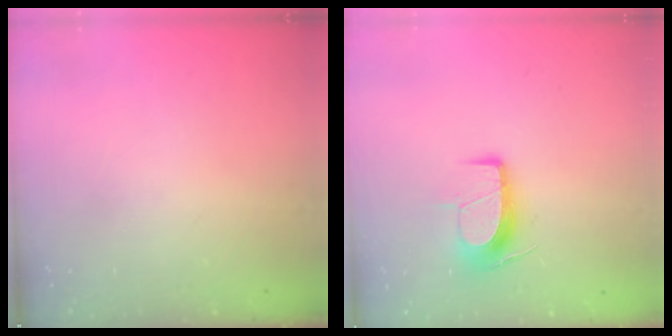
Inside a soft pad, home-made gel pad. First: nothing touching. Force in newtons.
{"total": 9.9, "press": 9.9, "slide": 0.6}